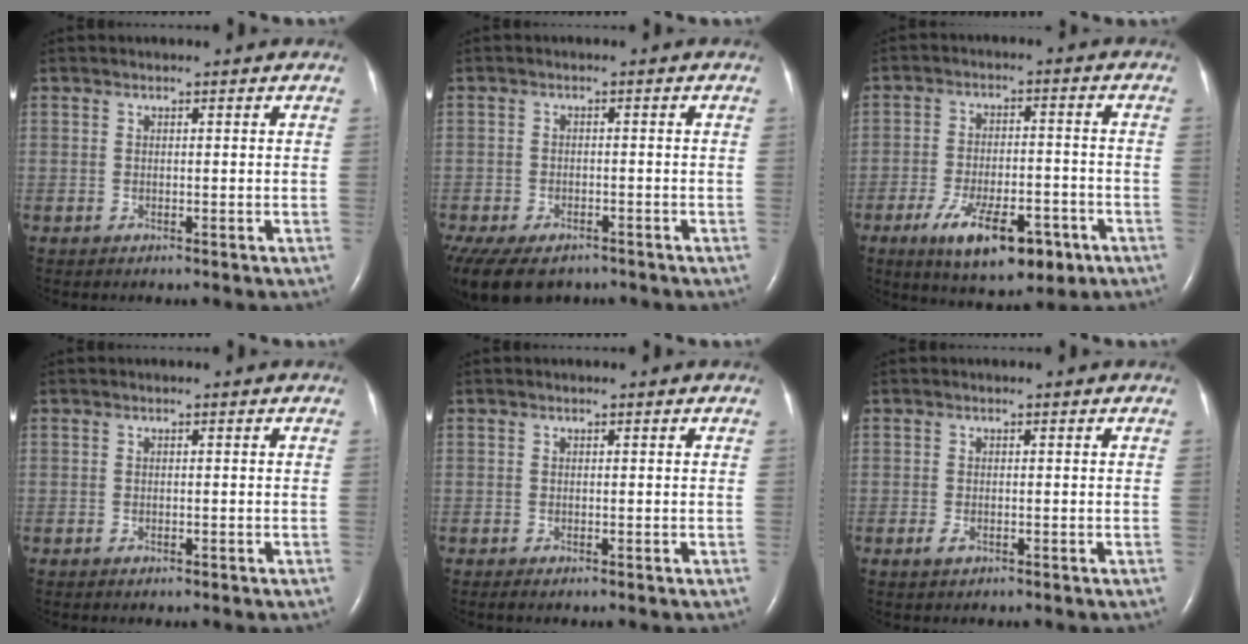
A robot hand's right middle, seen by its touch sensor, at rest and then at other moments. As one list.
[{"total": 14.4, "force": [-9.8, 8.0, 7.0], "torque": [-0.195, -0.027, -0.134]}, {"total": 12.8, "force": [-6.8, 4.7, 9.8], "torque": [-0.162, -0.011, -0.097]}, {"total": 0.7, "force": [-0.4, 0.3, 0.5], "torque": [-0.009, -0.001, -0.001]}, {"total": 0.7, "force": [-0.4, 0.1, 0.6], "torque": [-0.012, -0.003, -0.003]}, {"total": 1.3, "force": [-0.6, 0.6, 0.9], "torque": [-0.023, -0.002, -0.008]}]